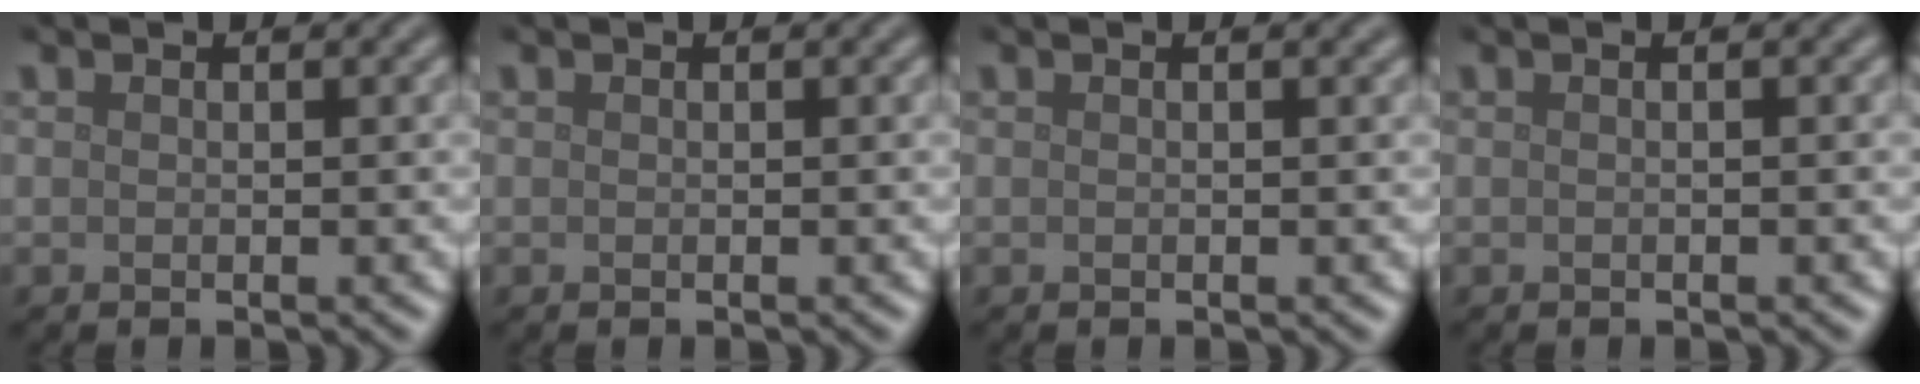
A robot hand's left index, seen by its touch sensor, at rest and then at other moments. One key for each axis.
{"total": 0.0}
{"total": 0.8, "fx": 0.2, "fy": 0.2, "fz": 0.7, "tx": -0.008, "ty": 0.005, "tz": -0.002}
{"total": 1.0, "fx": 0.1, "fy": 0.4, "fz": 0.9, "tx": -0.011, "ty": -0.001, "tz": -0.007}